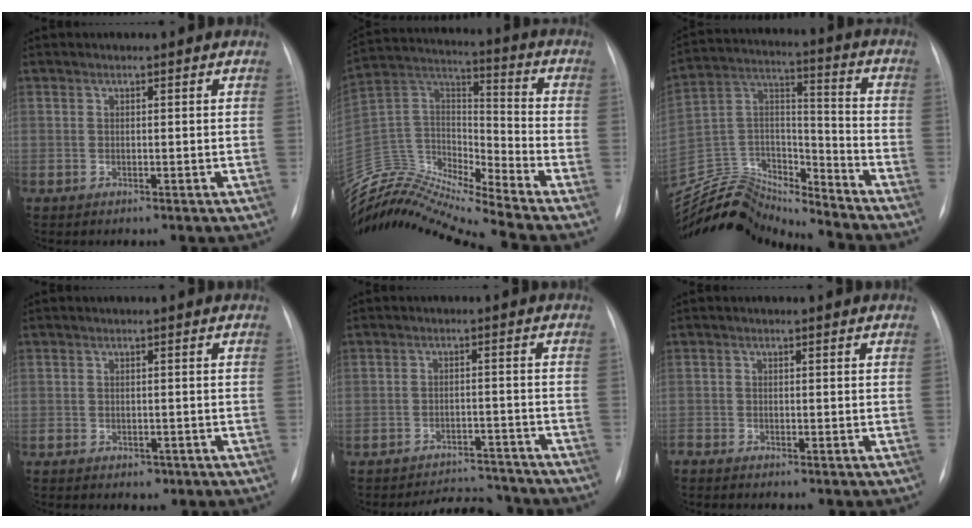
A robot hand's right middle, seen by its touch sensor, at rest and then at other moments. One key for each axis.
{"total": 15.2, "fx": -14.9, "fy": -0.7, "fz": 3.1, "tx": -0.054, "ty": 0.067, "tz": -0.281}
{"total": 15.1, "fx": -15.0, "fy": 1.2, "fz": 1.0, "tx": -0.014, "ty": 0.062, "tz": -0.272}
{"total": 1.6, "fx": -0.8, "fy": 1.2, "fz": 0.6, "tx": -0.007, "ty": 0.004, "tz": -0.007}
{"total": 7.5, "fx": -7.4, "fy": 1.5, "fz": -0.1, "tx": 0.006, "ty": 0.009, "tz": -0.102}
{"total": 1.0, "fx": -1.0, "fy": 0.2, "fz": 0.3, "tx": -0.008, "ty": -0.003, "tz": -0.018}